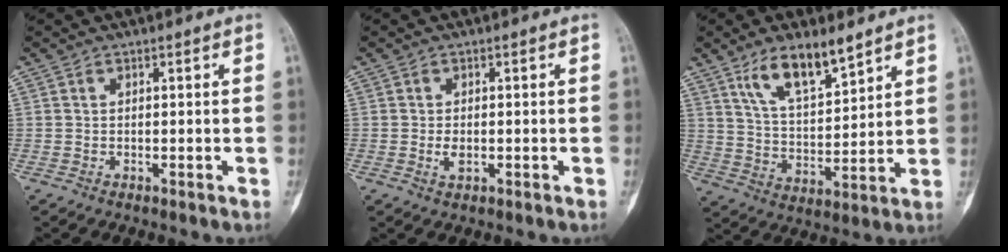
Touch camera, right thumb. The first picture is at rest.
{"total": 2.1, "force": [-0.3, 1.2, 1.7], "torque": [-0.033, -0.001, -0.006]}
{"total": 11.7, "force": [7.9, 4.1, 7.7], "torque": [-0.120, -0.046, 0.151]}